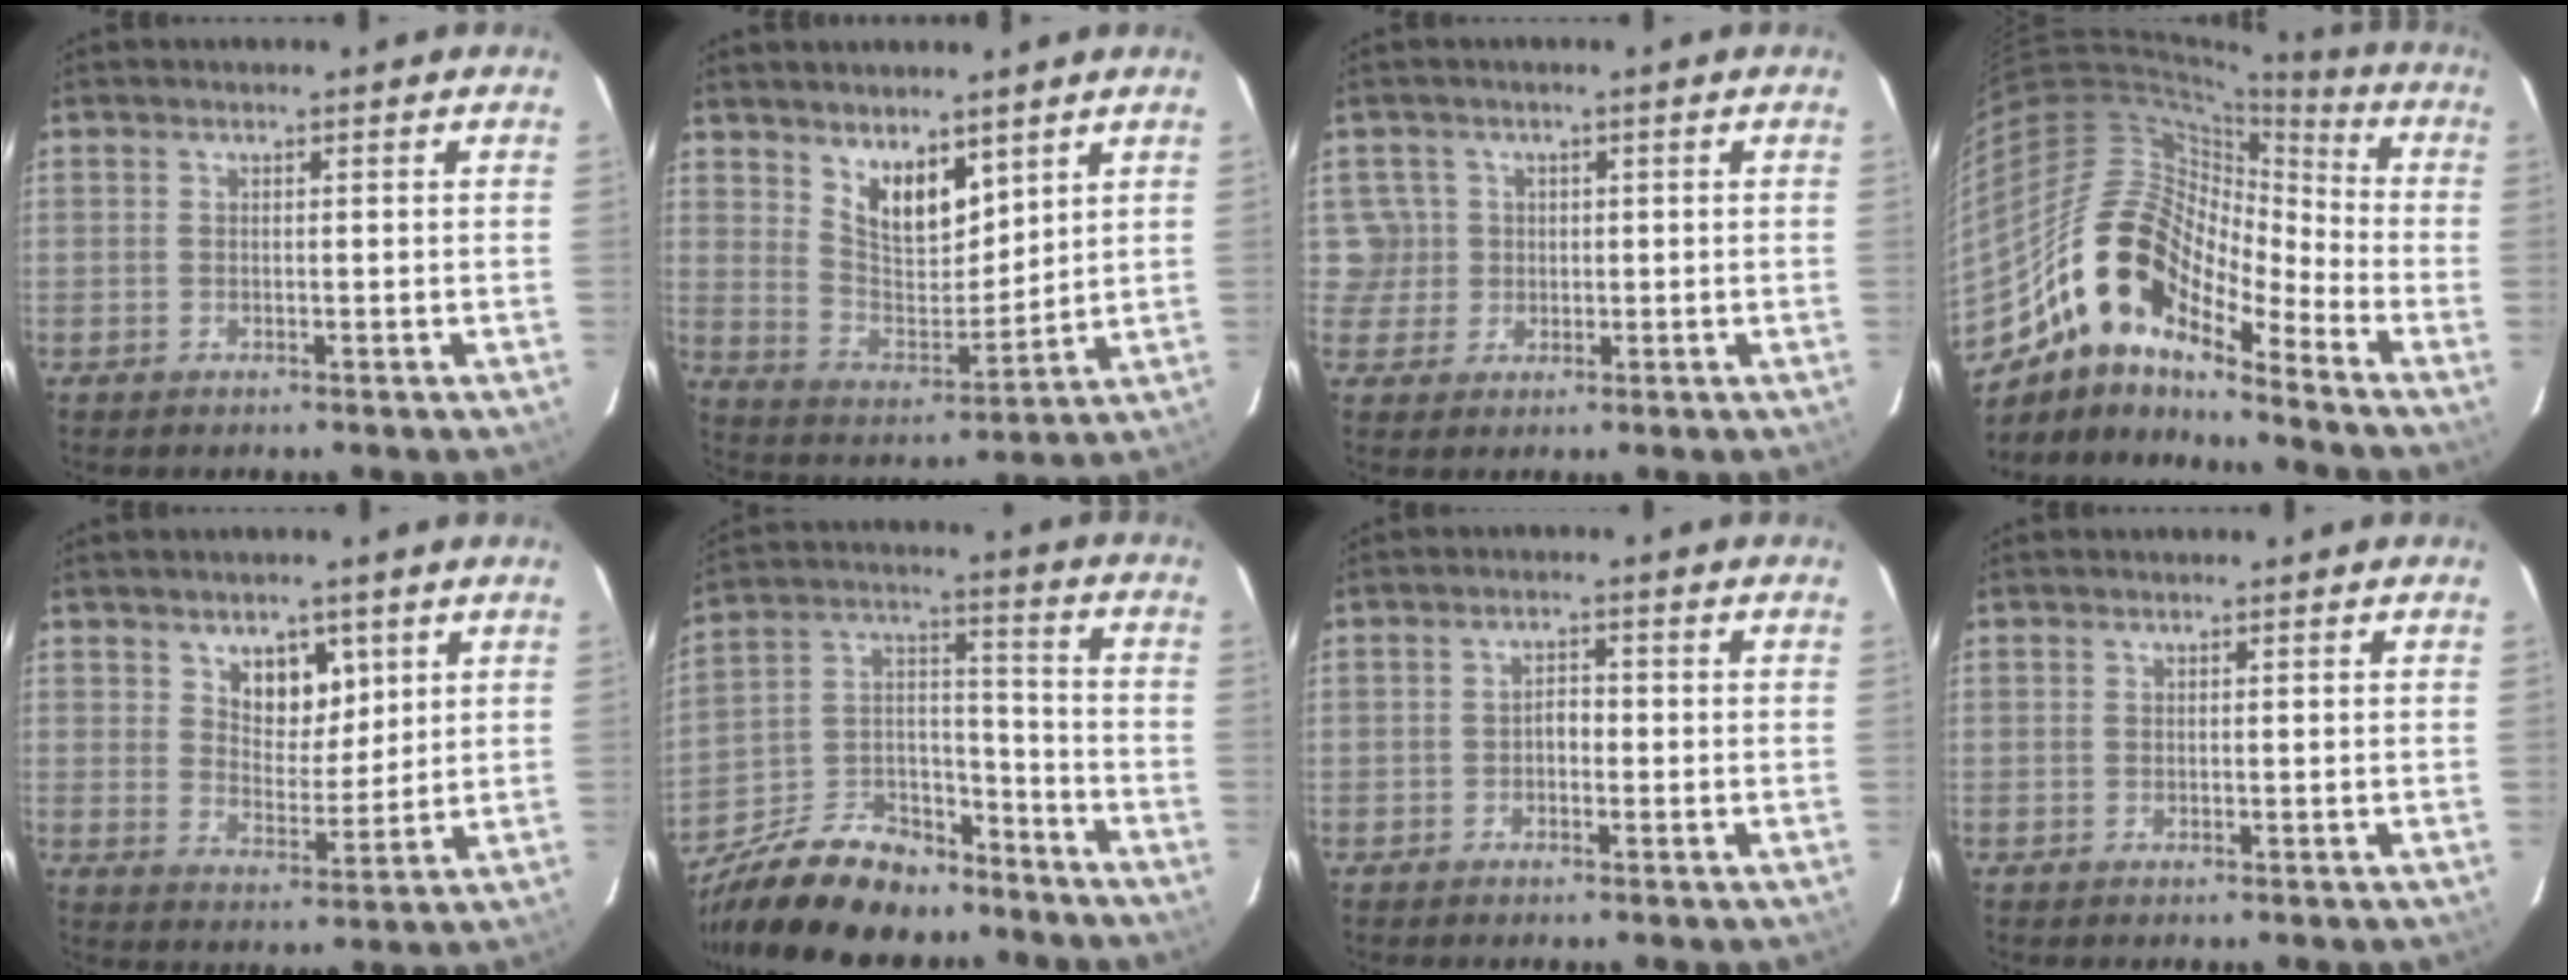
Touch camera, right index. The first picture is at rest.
{"total": 9.9, "force": [6.6, 4.7, 5.8], "torque": [-0.094, -0.007, 0.130]}
{"total": 4.0, "force": [0.5, 4.0, 0.0], "torque": [0.018, 0.020, 0.011]}
{"total": 17.0, "force": [-11.7, 6.6, 10.6], "torque": [-0.177, 0.002, -0.236]}
{"total": 7.1, "force": [3.7, 4.6, 4.0], "torque": [-0.053, -0.003, 0.066]}
{"total": 21.4, "force": [-16.0, 10.3, 9.9], "torque": [-0.219, 0.036, -0.255]}
{"total": 1.8, "force": [-0.7, 1.2, 1.1], "torque": [-0.021, 0.009, -0.014]}
{"total": 0.0}